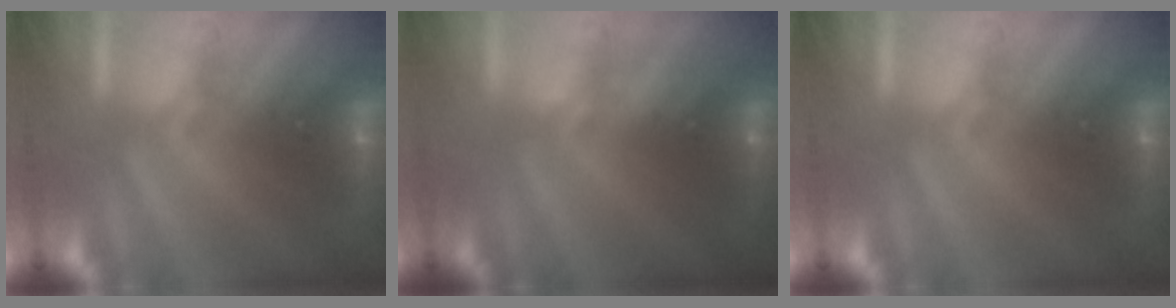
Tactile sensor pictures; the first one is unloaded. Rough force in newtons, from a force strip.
{"total": 3.9}
{"total": 0.0}